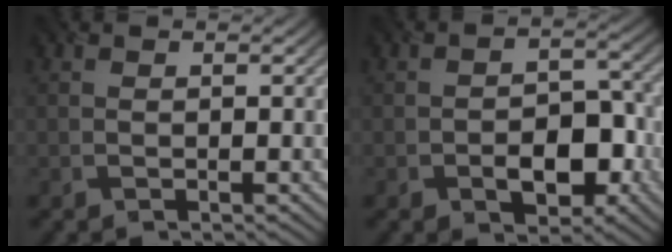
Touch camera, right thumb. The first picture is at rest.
{"total": 5.5, "force": [-2.4, 3.3, 3.7], "torque": [-0.047, -0.003, -0.037]}